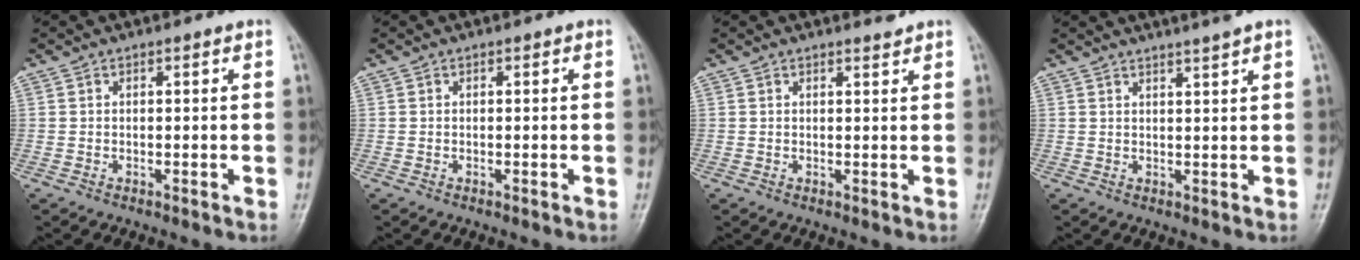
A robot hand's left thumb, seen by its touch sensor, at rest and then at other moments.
{"total": 0.0}
{"total": 1.1, "force": [1.1, 0.1, 0.3], "torque": [-0.003, -0.011, 0.016]}
{"total": 4.4, "force": [3.5, -0.2, 2.6], "torque": [-0.033, 0.000, 0.052]}